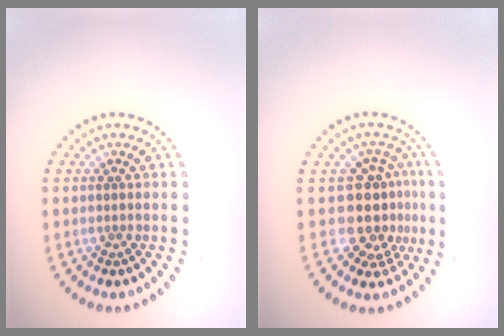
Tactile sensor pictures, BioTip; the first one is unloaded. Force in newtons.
{"total": 4.3, "press": 3.4, "slide": 2.7}